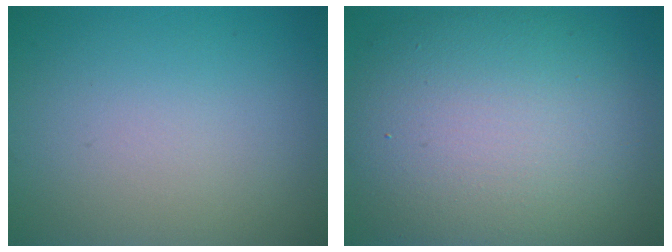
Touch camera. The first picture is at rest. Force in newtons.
{"total": 12.4, "press": 12.4, "slide": 0.7}